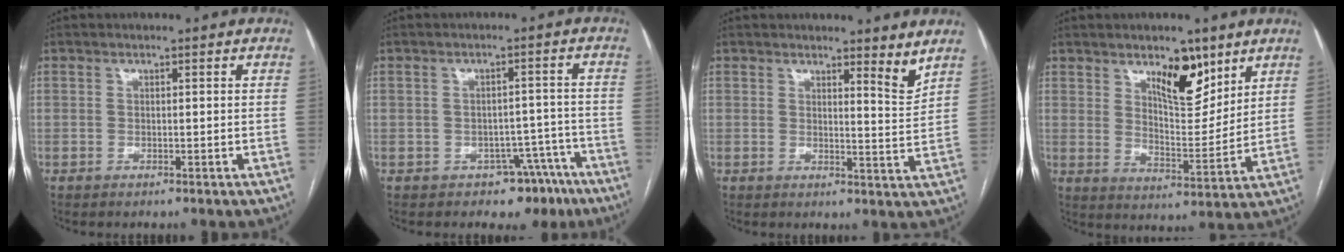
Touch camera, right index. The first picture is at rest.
{"total": 7.4, "force": [-5.1, 5.1, 1.5], "torque": [0.013, 0.037, -0.061]}
{"total": 3.7, "force": [3.2, 0.1, 1.9], "torque": [-0.031, -0.031, 0.037]}
{"total": 9.3, "force": [5.8, 3.6, 6.3], "torque": [-0.100, -0.009, 0.099]}